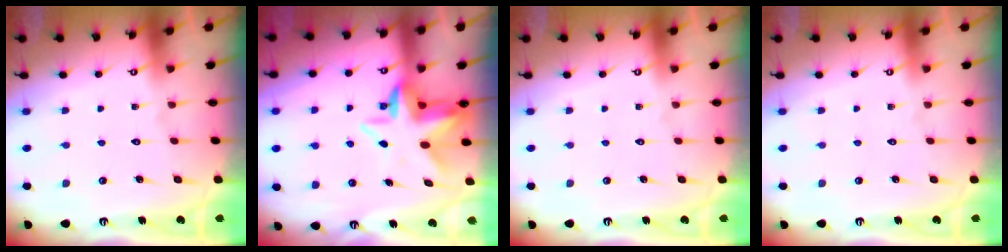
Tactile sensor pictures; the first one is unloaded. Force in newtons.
{"total": 7.4, "press": 7.4, "slide": 1.1}
{"total": 0.0}
{"total": 0.0}